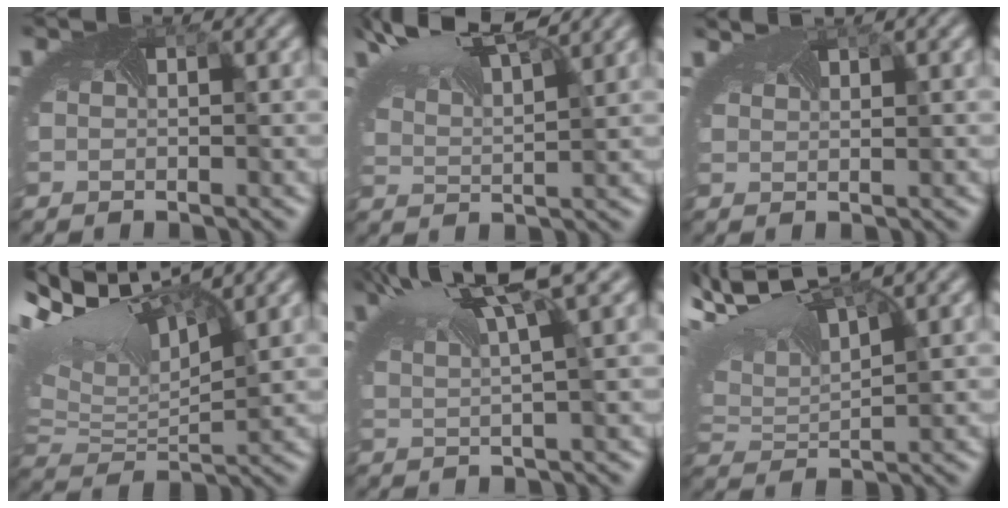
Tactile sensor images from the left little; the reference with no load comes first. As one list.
[{"total": 8.2, "force": [6.5, 2.2, 4.5], "torque": [-0.104, 0.024, 0.085]}, {"total": 1.7, "force": [1.6, 0.0, 0.4], "torque": [-0.007, 0.005, 0.015]}, {"total": 10.8, "force": [5.2, 5.4, 7.8], "torque": [-0.170, 0.019, 0.104]}, {"total": 7.1, "force": [4.4, 1.4, 5.4], "torque": [-0.106, 0.013, 0.081]}, {"total": 9.5, "force": [5.1, 4.1, 6.9], "torque": [-0.159, 0.023, 0.097]}]